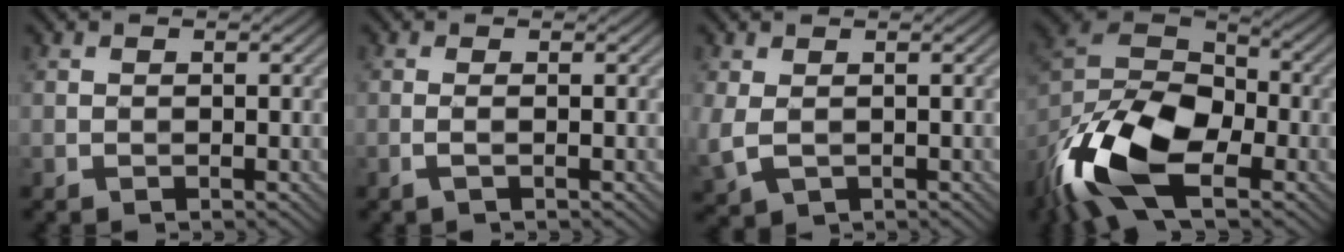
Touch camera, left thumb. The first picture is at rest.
{"total": 1.3, "force": [-0.2, 0.1, 1.2], "torque": [-0.023, 0.005, -0.010]}
{"total": 3.8, "force": [0.1, 2.5, 2.9], "torque": [-0.090, -0.008, 0.003]}
{"total": 16.4, "force": [-8.5, 8.0, 11.6], "torque": [-0.261, -0.023, -0.174]}